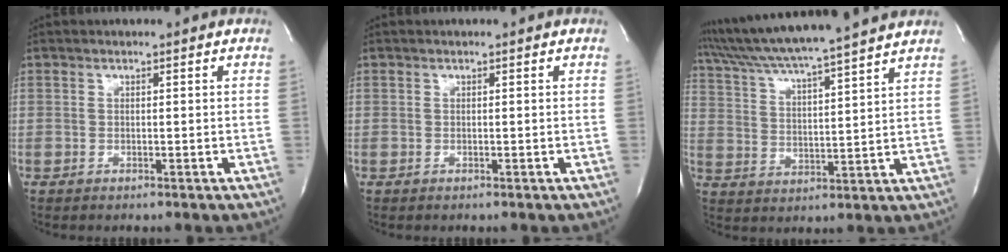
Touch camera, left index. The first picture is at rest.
{"total": 0.0}
{"total": 17.6, "force": [15.6, -1.1, 8.0], "torque": [-0.149, 0.008, 0.239]}